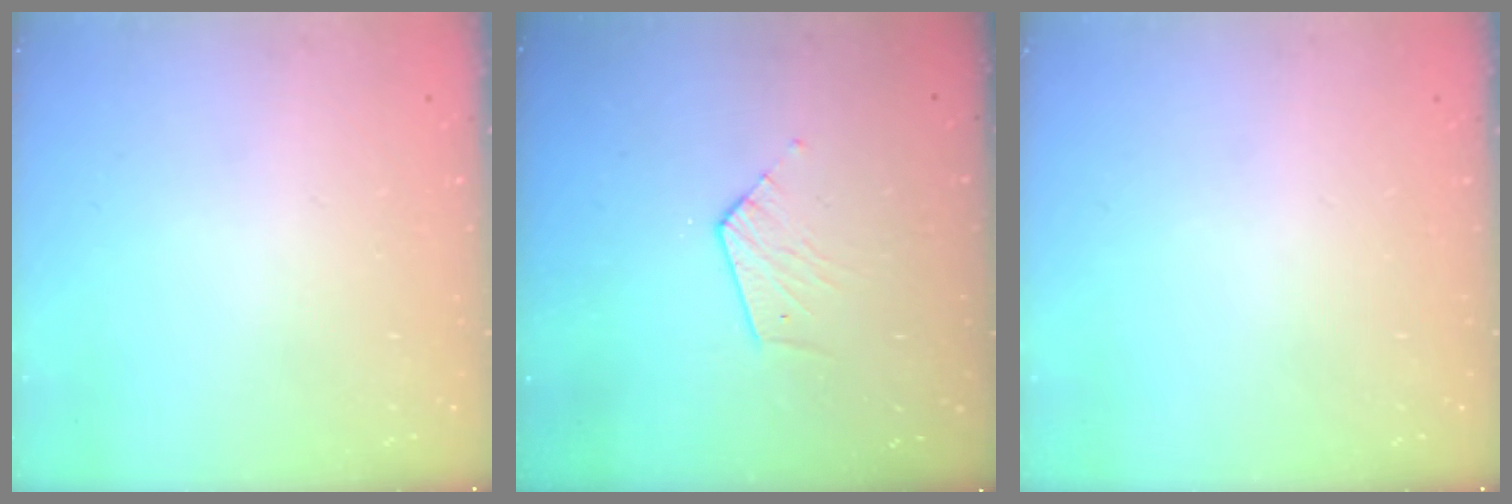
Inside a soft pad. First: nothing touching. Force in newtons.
{"total": 4.6, "press": 4.6, "slide": 0.4}
{"total": 0.0}